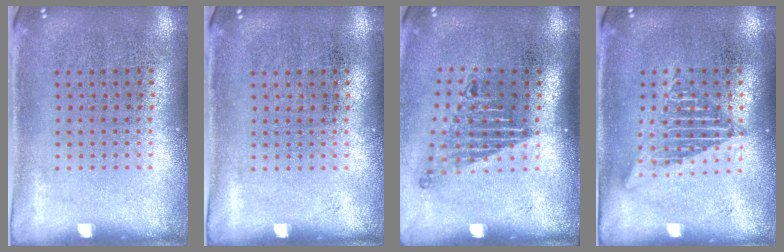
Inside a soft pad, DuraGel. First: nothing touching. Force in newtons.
{"total": 0.0}
{"total": 1.7, "press": 1.2, "slide": 1.2}
{"total": 1.7, "press": 1.7, "slide": 0.2}